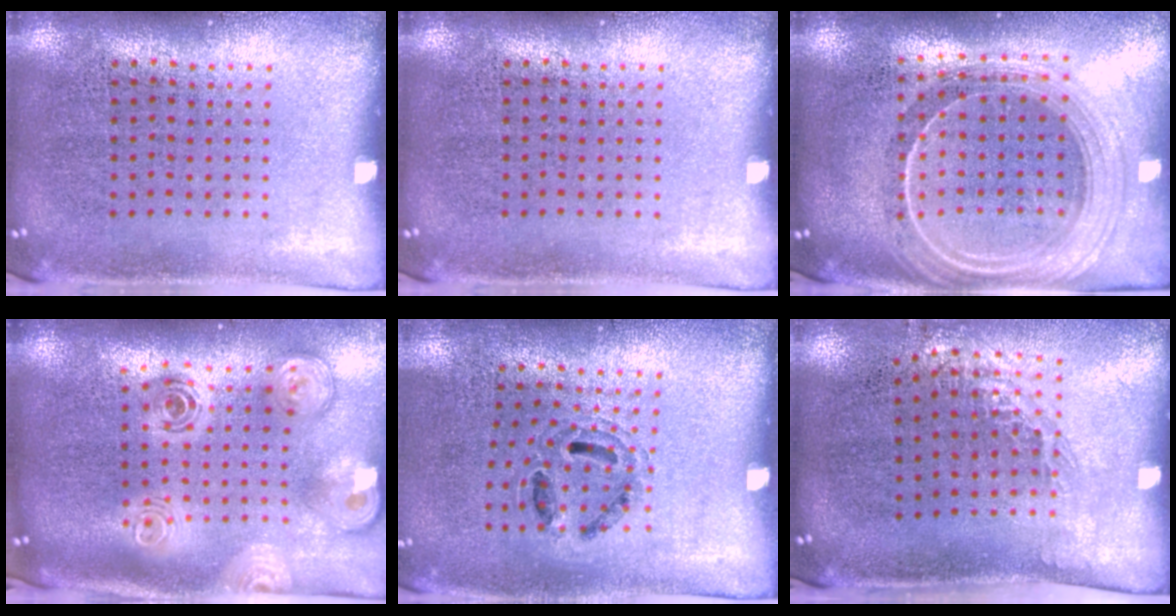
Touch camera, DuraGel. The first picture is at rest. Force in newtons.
{"total": 0.0}
{"total": 2.4, "press": 2.0, "slide": 1.3}
{"total": 3.0, "press": 2.0, "slide": 2.1}
{"total": 0.9, "press": 0.8, "slide": 0.3}
{"total": 1.2, "press": 0.9, "slide": 0.7}